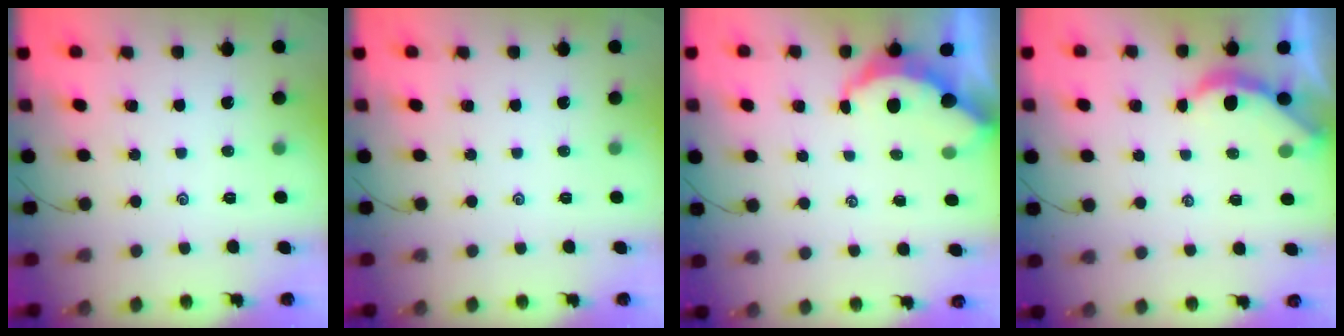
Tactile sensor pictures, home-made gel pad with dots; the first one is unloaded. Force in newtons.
{"total": 0.0}
{"total": 3.6, "press": 3.6, "slide": 0.4}
{"total": 2.9, "press": 2.9, "slide": 0.2}